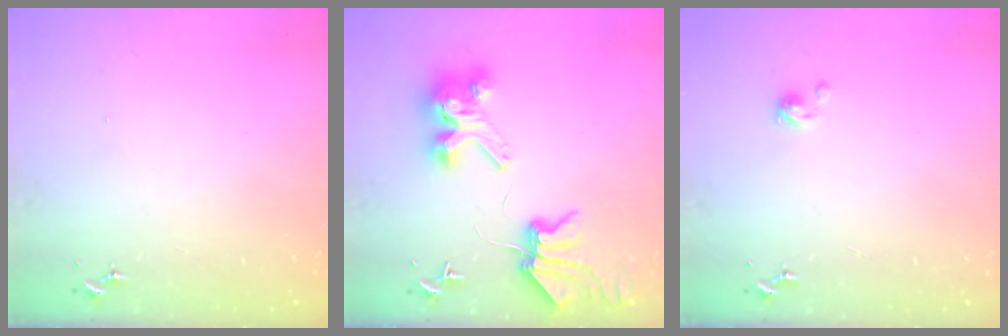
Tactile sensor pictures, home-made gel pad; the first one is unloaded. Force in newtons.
{"total": 8.7, "press": 8.6, "slide": 1.2}
{"total": 2.9, "press": 2.9, "slide": 0.2}